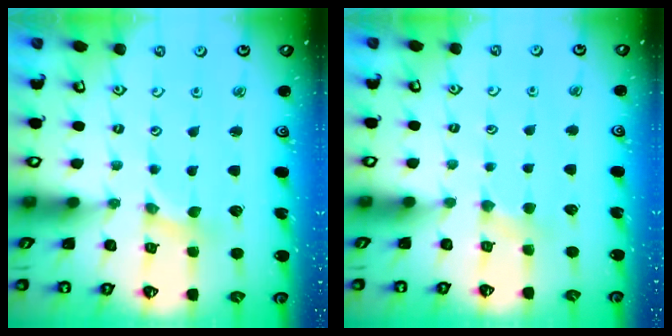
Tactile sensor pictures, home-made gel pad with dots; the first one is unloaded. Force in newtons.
{"total": 3.2, "press": 3.1, "slide": 0.5}